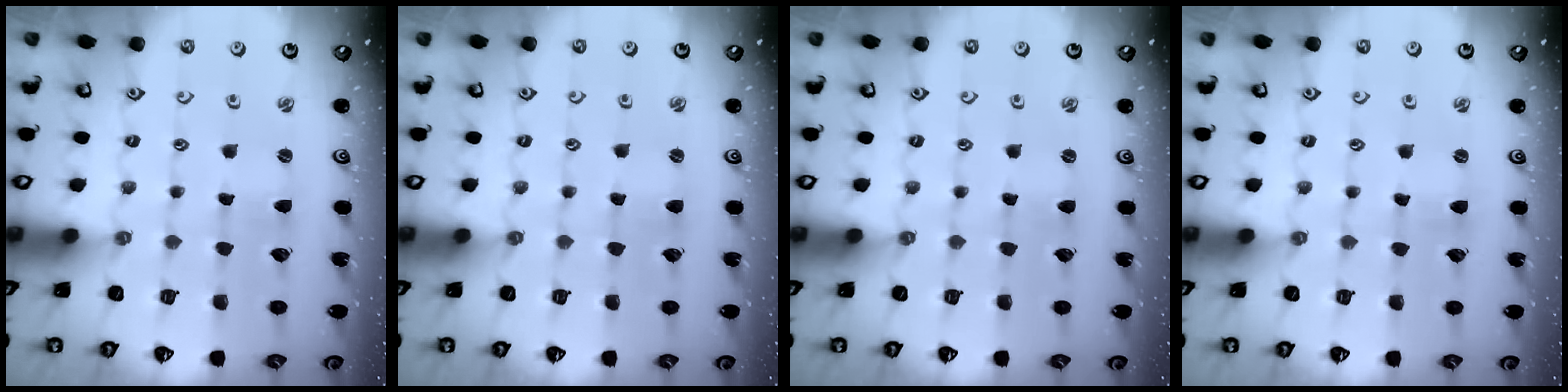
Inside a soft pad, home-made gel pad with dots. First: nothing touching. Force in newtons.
{"total": 1.4, "press": 1.4, "slide": 0.2}
{"total": 0.0}
{"total": 0.0}